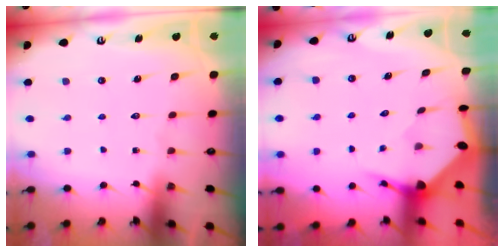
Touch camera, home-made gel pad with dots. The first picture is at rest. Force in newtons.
{"total": 3.6, "press": 3.5, "slide": 0.4}